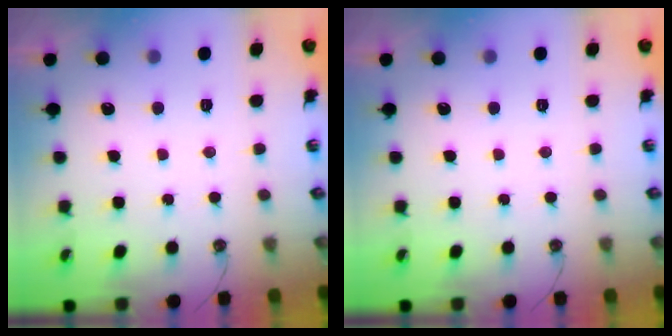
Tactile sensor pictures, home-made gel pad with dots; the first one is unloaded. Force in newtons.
{"total": 0.0}